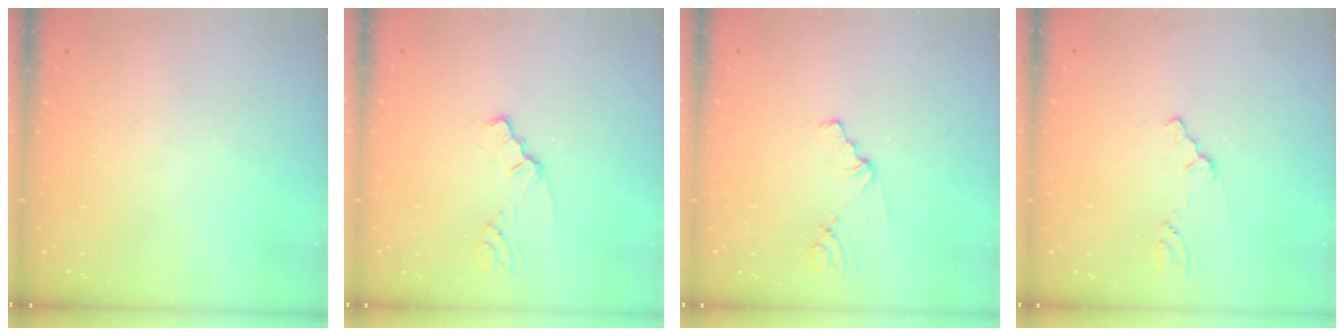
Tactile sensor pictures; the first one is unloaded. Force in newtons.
{"total": 0.9, "press": 0.8, "slide": 0.3}
{"total": 1.3, "press": 1.3, "slide": 0.3}
{"total": 0.9, "press": 0.8, "slide": 0.2}